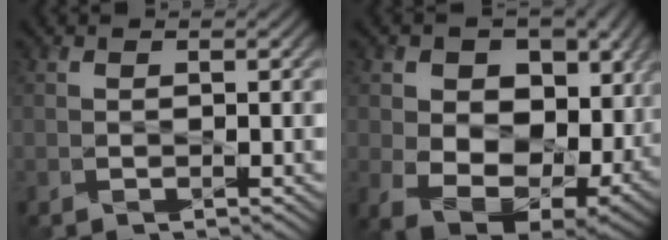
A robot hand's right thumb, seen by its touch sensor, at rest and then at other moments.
{"total": 15.5, "force": [1.5, 11.0, 10.8], "torque": [-0.174, -0.017, 0.059]}